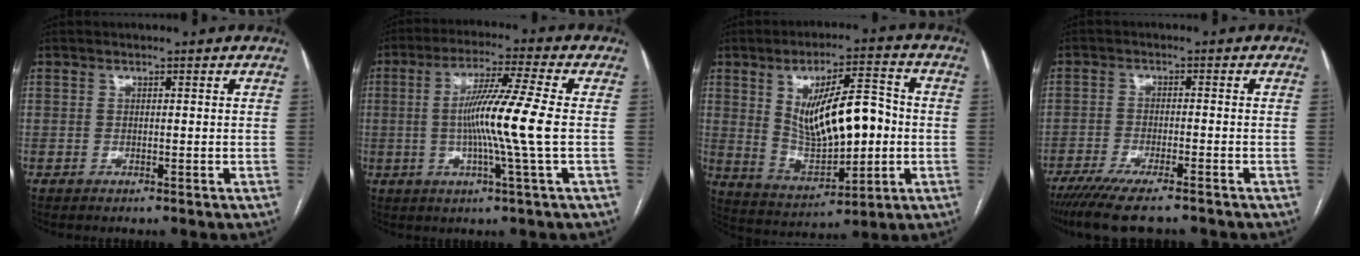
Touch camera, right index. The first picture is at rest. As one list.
[{"total": 11.2, "force": [-0.7, -1.6, 11.1], "torque": [-0.205, -0.006, -0.016]}, {"total": 14.6, "force": [0.9, 5.1, 13.6], "torque": [-0.234, 0.010, 0.029]}, {"total": 10.7, "force": [-8.6, 1.5, 6.2], "torque": [-0.092, -0.022, -0.136]}]